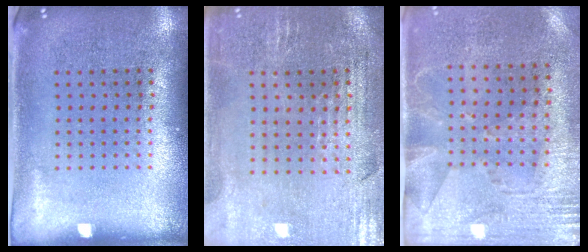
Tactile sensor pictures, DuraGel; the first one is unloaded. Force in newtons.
{"total": 1.1, "press": 1.1, "slide": 0.3}
{"total": 2.8, "press": 2.3, "slide": 1.5}